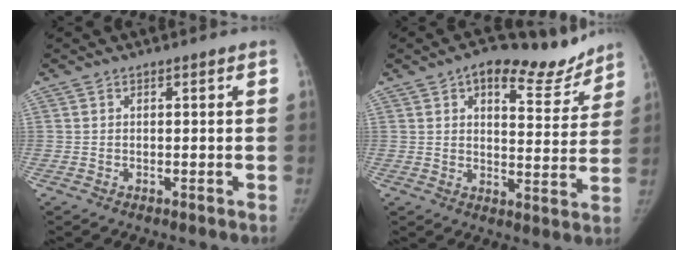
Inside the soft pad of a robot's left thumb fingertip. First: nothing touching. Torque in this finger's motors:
{"motor_torque": [0.06, 0.04, 0.69, -0.43, 0.04]}